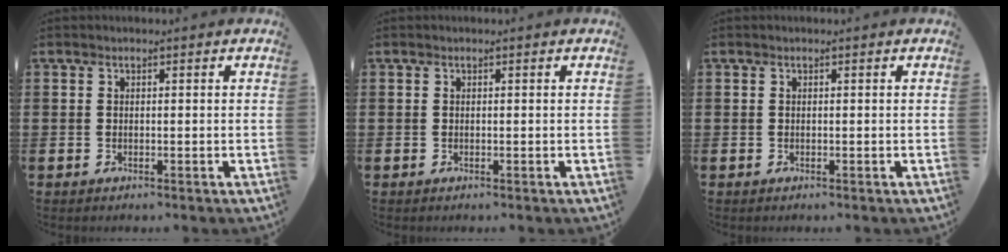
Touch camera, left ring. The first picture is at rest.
{"total": 0.0}
{"total": 0.0}